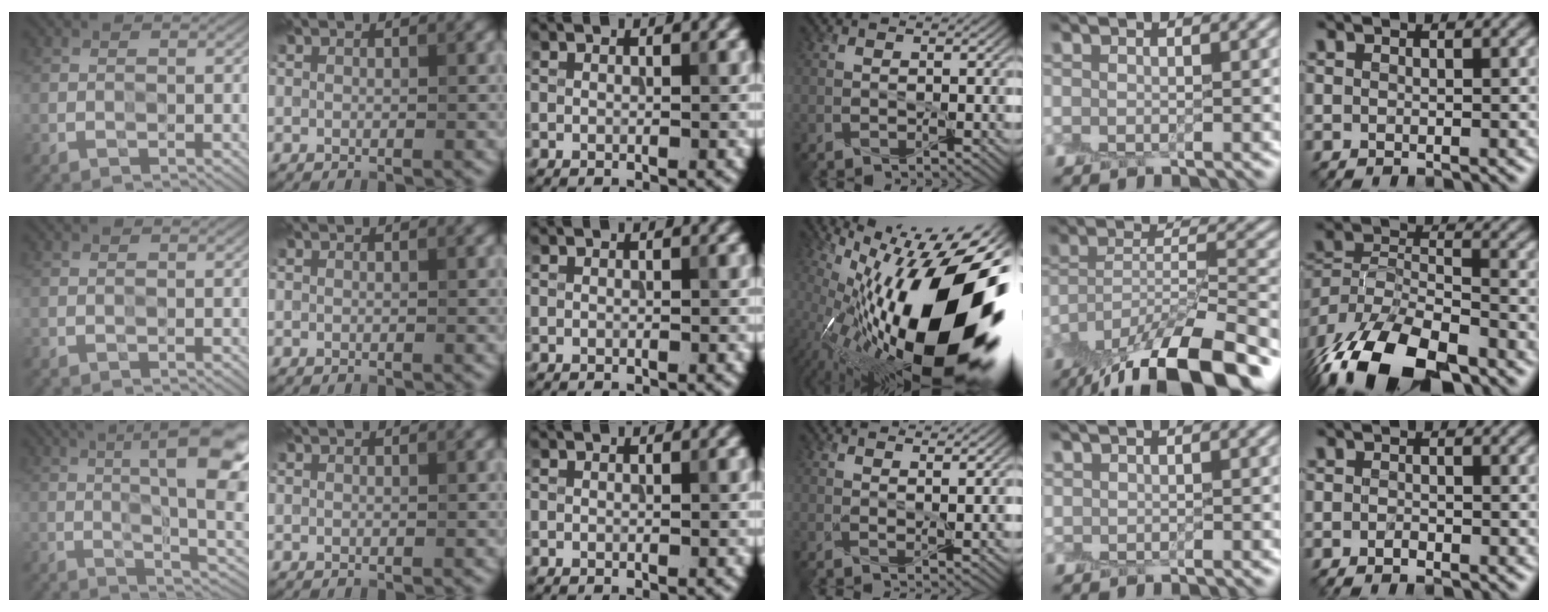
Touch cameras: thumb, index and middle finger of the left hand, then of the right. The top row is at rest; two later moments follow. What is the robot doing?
{"motion": "peel", "object": "plastic wrap"}